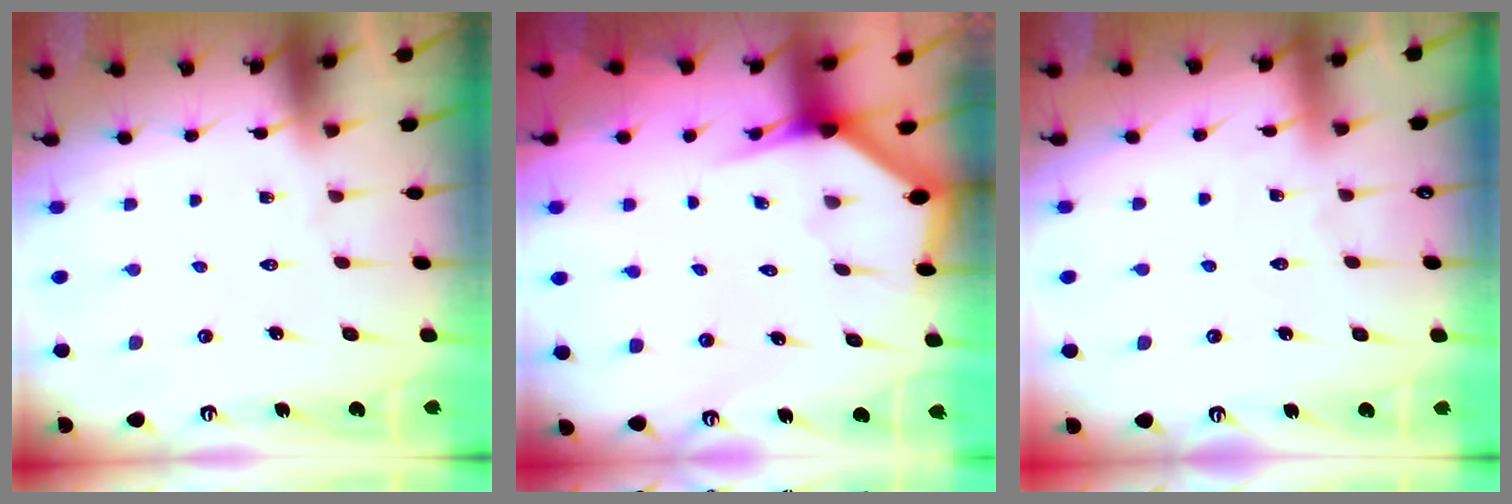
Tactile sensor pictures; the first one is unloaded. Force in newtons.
{"total": 2.9, "press": 2.9, "slide": 0.2}
{"total": 3.5, "press": 3.5, "slide": 0.5}